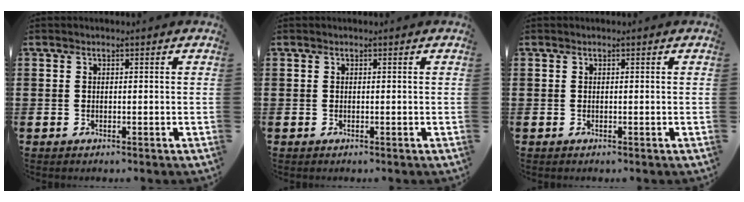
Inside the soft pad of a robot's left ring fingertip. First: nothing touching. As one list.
[{"total": 0.0}, {"total": 0.0}]